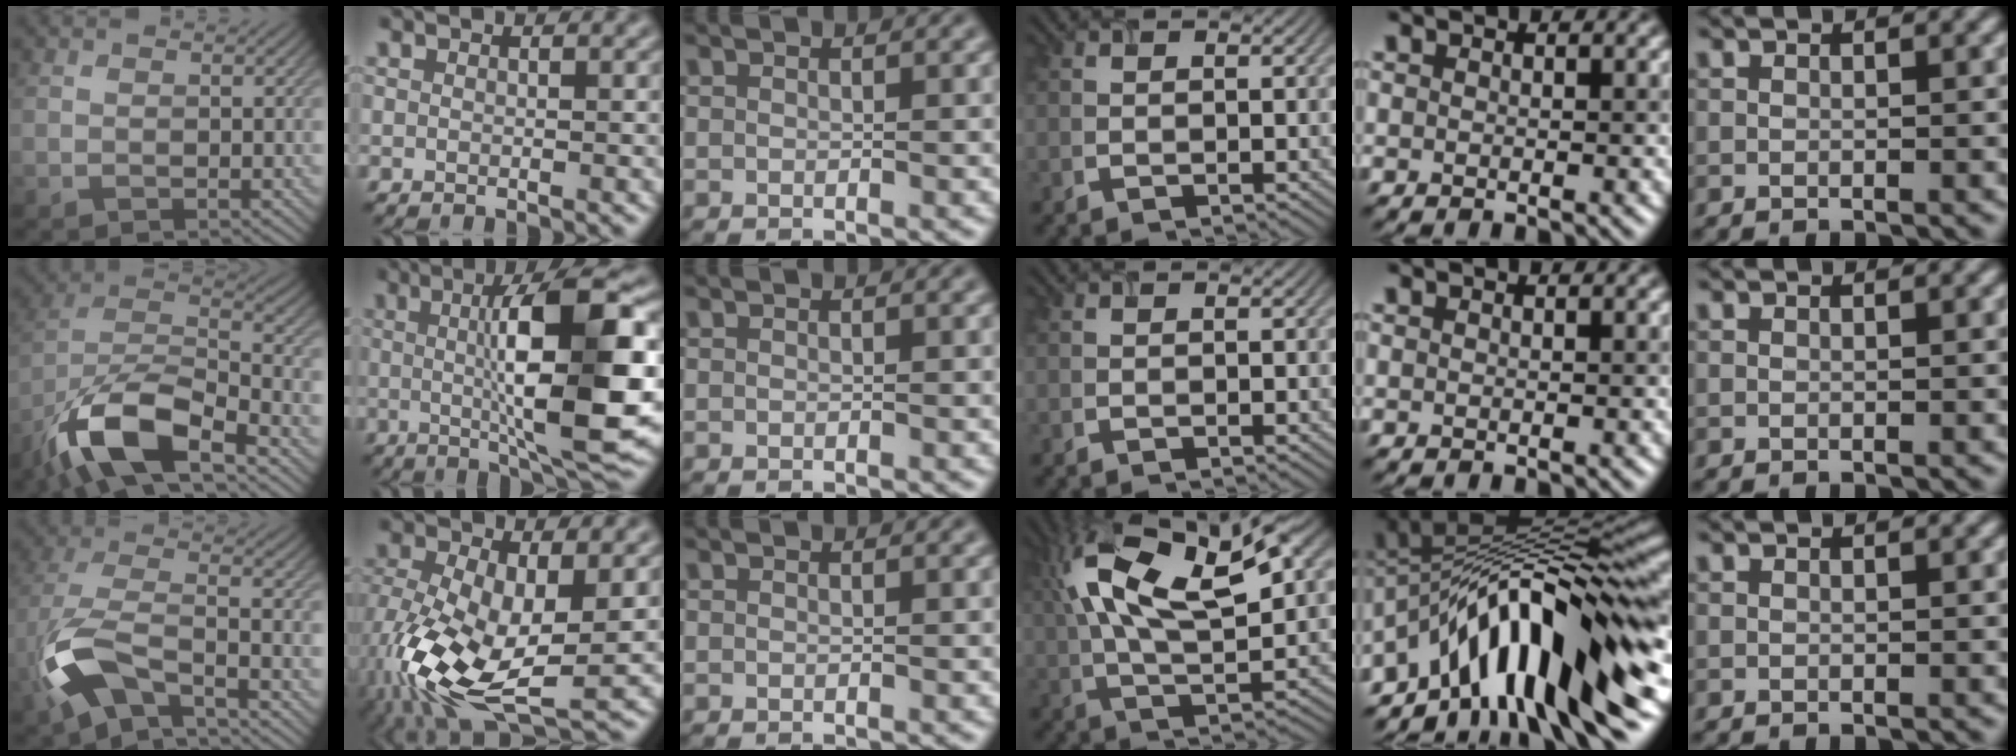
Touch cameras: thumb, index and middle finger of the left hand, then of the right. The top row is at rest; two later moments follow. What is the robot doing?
{"motion": "extract", "object": "airpods case & airpods"}